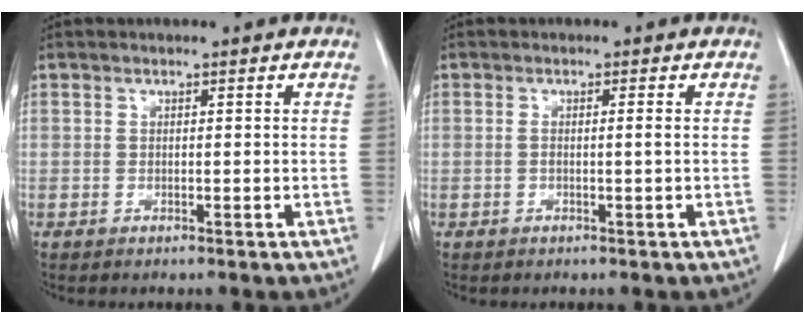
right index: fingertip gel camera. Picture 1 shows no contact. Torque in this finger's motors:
{"motor_torque": [-0.45, 0.03, -0.11, -0.01]}